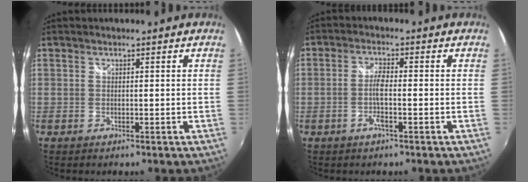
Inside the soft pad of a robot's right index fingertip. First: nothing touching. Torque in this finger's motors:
{"motor_torque": [1.10, 1.04, 0.35, 0.05]}